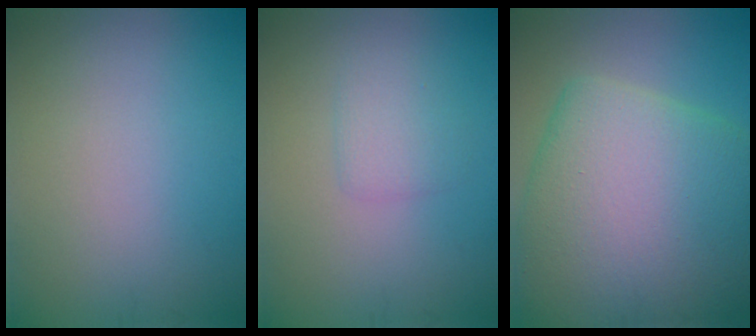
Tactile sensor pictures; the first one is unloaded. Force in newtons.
{"total": 1.8, "press": 1.8, "slide": 0.1}
{"total": 13.3, "press": 13.2, "slide": 0.7}